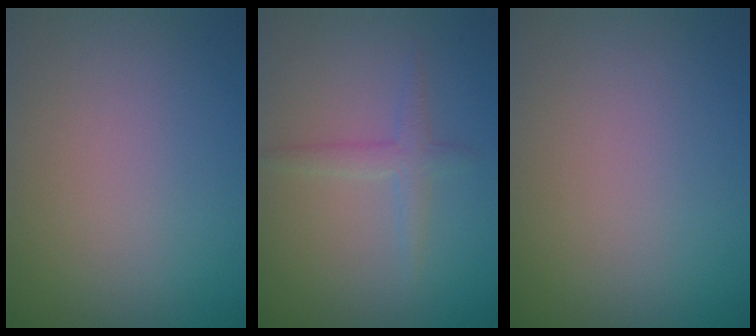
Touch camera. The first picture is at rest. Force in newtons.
{"total": 1.9, "press": 1.9, "slide": 0.2}
{"total": 0.0}